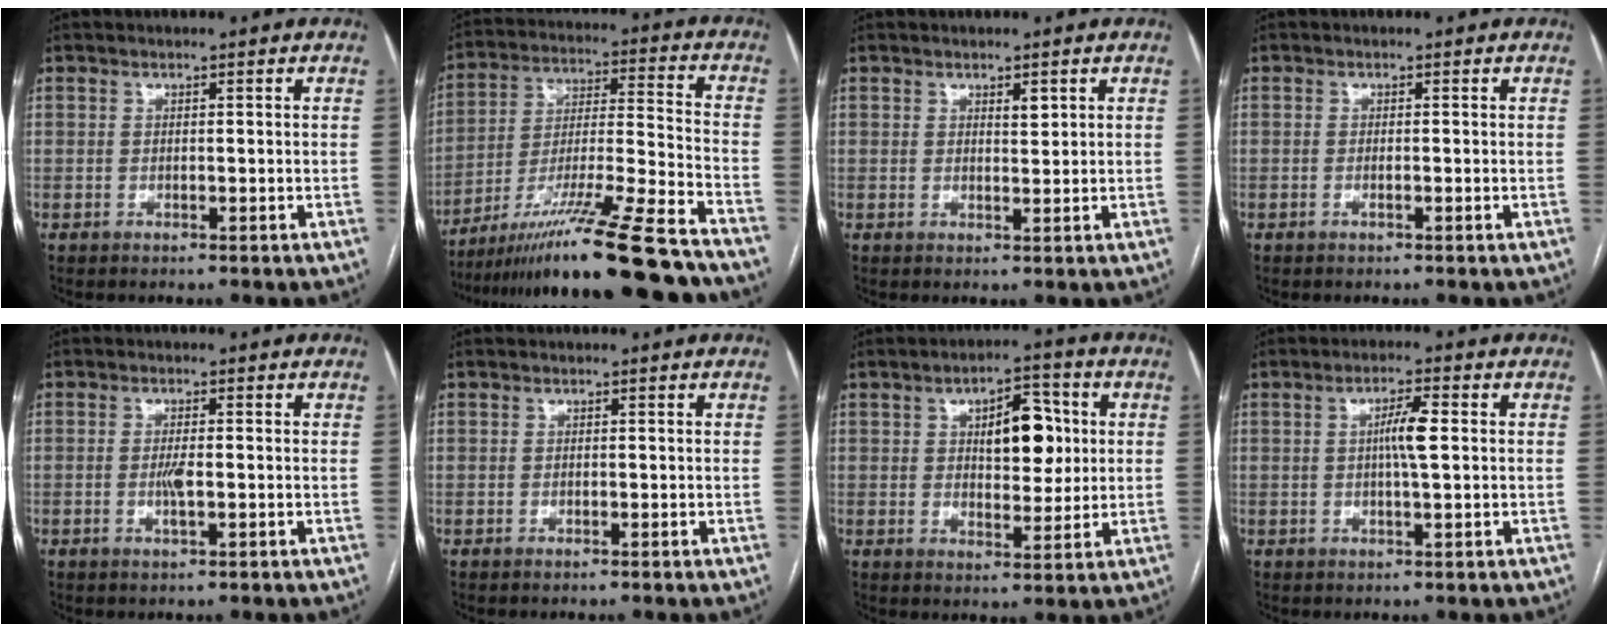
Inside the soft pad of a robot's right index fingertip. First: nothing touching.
{"total": 22.7, "force": [-18.4, -0.6, 13.4], "torque": [-0.206, -0.023, -0.311]}
{"total": 1.6, "force": [1.0, 0.6, 1.2], "torque": [-0.019, -0.003, 0.017]}
{"total": 0.6, "force": [-0.2, 0.0, 0.6], "torque": [-0.014, -0.001, -0.003]}
{"total": 2.4, "force": [-0.4, 0.4, 2.3], "torque": [-0.048, -0.003, -0.007]}
{"total": 0.0}
{"total": 8.7, "force": [2.0, 4.1, 7.4], "torque": [-0.101, 0.014, 0.035]}
{"total": 4.2, "force": [0.5, 0.3, 4.2], "torque": [-0.074, 0.002, 0.007]}